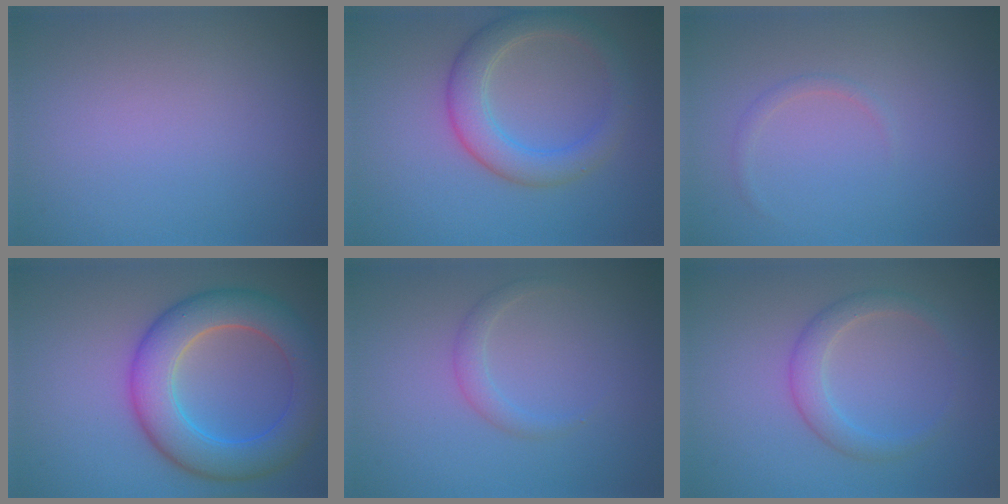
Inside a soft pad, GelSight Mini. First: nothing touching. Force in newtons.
{"total": 4.3, "press": 4.3, "slide": 0.3}
{"total": 0.7, "press": 0.7, "slide": 0.0}
{"total": 7.7, "press": 7.7, "slide": 0.3}
{"total": 1.4, "press": 1.4, "slide": 0.1}
{"total": 2.4, "press": 2.4, "slide": 0.1}